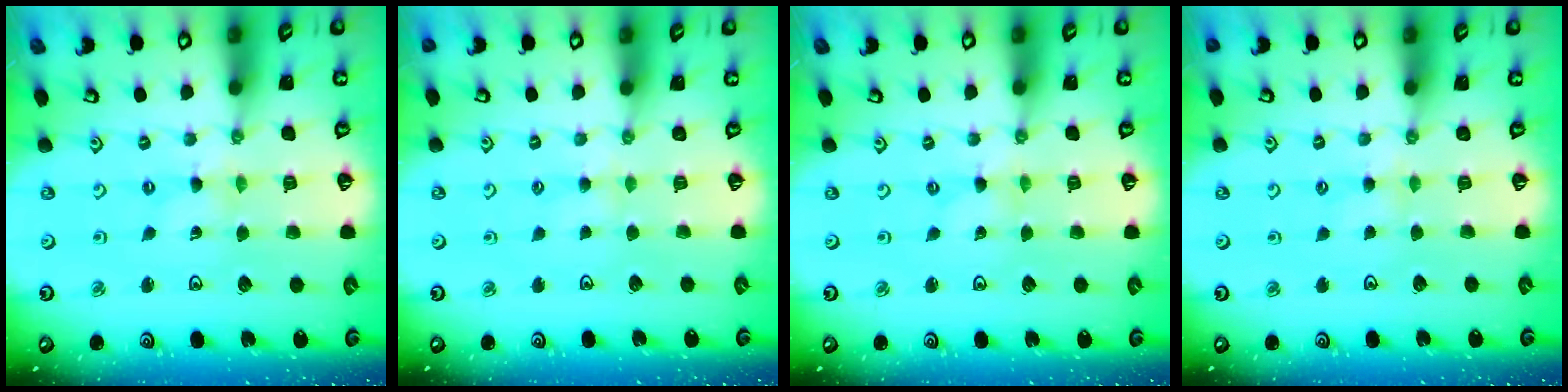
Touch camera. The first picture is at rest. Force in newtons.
{"total": 2.6, "press": 2.5, "slide": 0.5}
{"total": 0.0}
{"total": 2.8, "press": 2.8, "slide": 0.3}